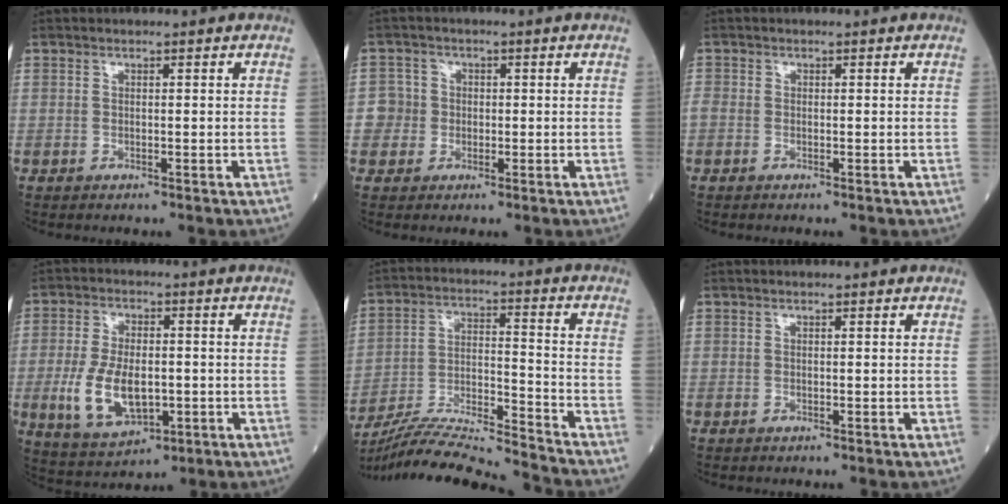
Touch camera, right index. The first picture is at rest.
{"total": 3.2, "force": [-0.4, 3.2, 0.1], "torque": [0.009, 0.009, -0.008]}
{"total": 1.0, "force": [-0.3, 0.7, 0.6], "torque": [-0.020, 0.004, -0.004]}
{"total": 10.4, "force": [-2.0, 5.2, 8.8], "torque": [-0.183, -0.005, -0.023]}
{"total": 16.7, "force": [-15.9, -1.5, 5.0], "torque": [-0.097, -0.003, -0.271]}
{"total": 0.0}